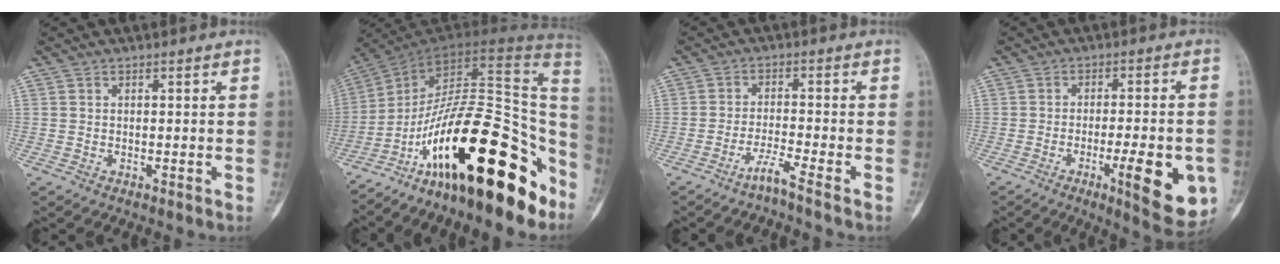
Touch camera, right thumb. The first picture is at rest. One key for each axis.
{"total": 29.1, "fx": -14.8, "fy": 10.5, "fz": 22.8, "tx": -0.277, "ty": 0.093, "tz": -0.236}
{"total": 3.5, "fx": -2.8, "fy": -0.9, "fz": 1.9, "tx": -0.051, "ty": 0.010, "tz": -0.060}
{"total": 13.1, "fx": -4.4, "fy": 3.4, "fz": 11.9, "tx": -0.149, "ty": 0.001, "tz": -0.055}